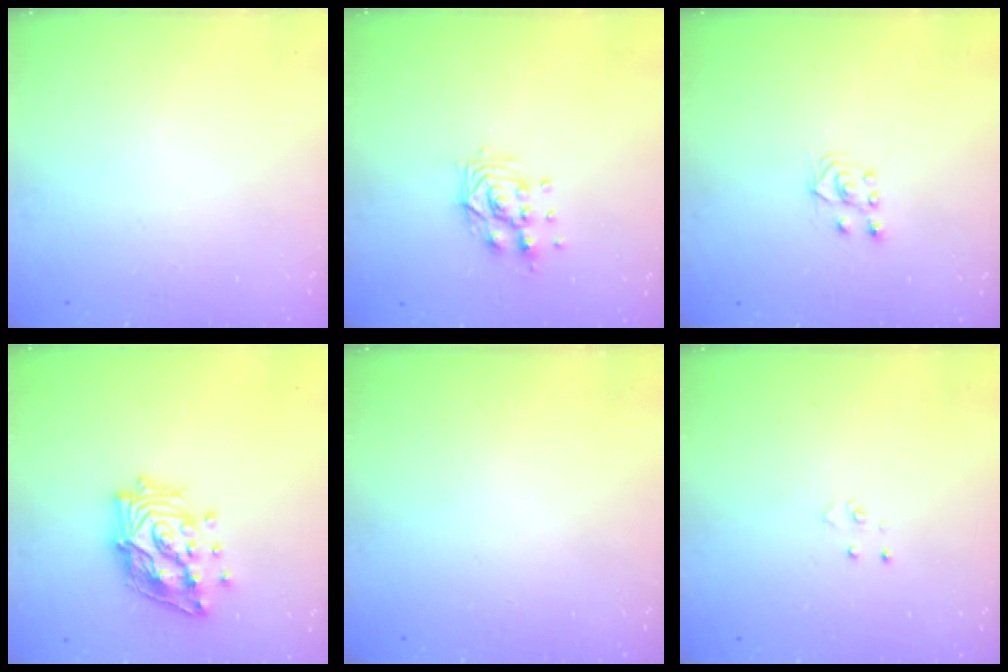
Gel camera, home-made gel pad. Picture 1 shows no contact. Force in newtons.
{"total": 9.5, "press": 9.5, "slide": 0.7}
{"total": 3.9, "press": 3.8, "slide": 0.7}
{"total": 16.7, "press": 16.7, "slide": 1.2}
{"total": 0.0}
{"total": 3.3, "press": 3.2, "slide": 0.4}